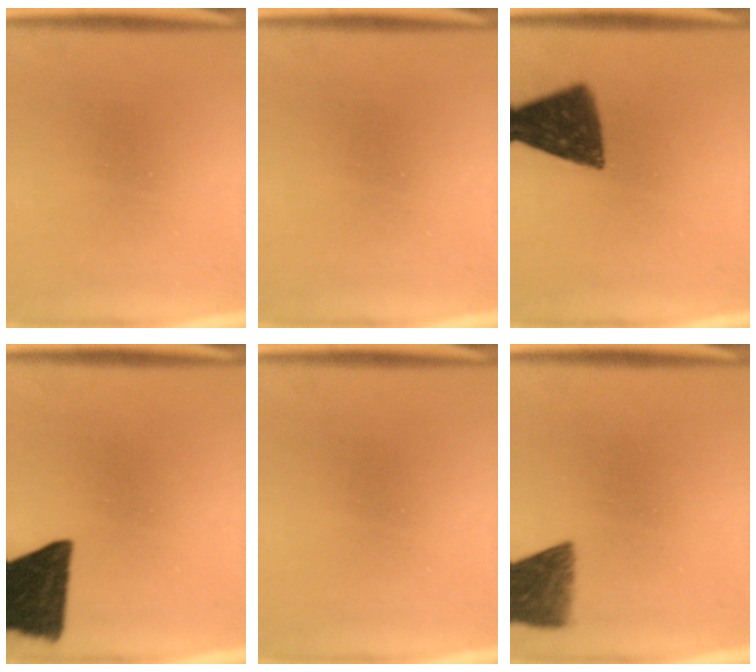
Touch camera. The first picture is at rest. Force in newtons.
{"total": 0.0}
{"total": 11.3}
{"total": 14.8}
{"total": 0.0}
{"total": 7.4}